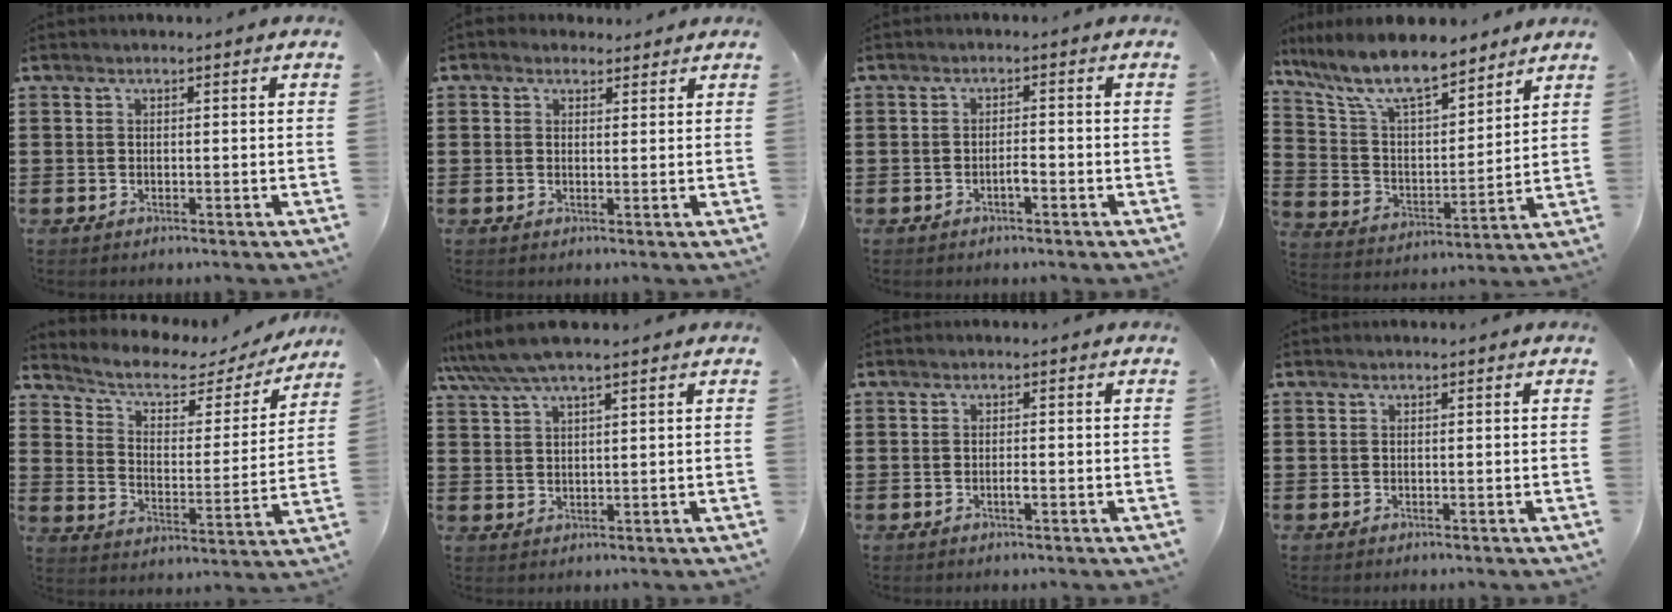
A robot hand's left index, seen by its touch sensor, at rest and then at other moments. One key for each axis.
{"total": 1.7, "fx": 1.2, "fy": 1.1, "fz": 0.3, "tx": -0.002, "ty": 0.005, "tz": 0.021}
{"total": 1.8, "fx": -0.9, "fy": 0.3, "fz": 1.5, "tx": -0.028, "ty": 0.002, "tz": -0.017}
{"total": 11.1, "fx": 9.3, "fy": 2.5, "fz": 5.5, "tx": -0.144, "ty": -0.044, "tz": 0.164}
{"total": 5.2, "fx": 3.7, "fy": 2.5, "fz": 2.7, "tx": -0.072, "ty": -0.017, "tz": 0.057}
{"total": 5.0, "fx": 3.9, "fy": 0.5, "fz": 3.1, "tx": -0.068, "ty": -0.004, "tz": 0.072}
{"total": 1.2, "fx": -0.3, "fy": 0.2, "fz": 1.1, "tx": -0.022, "ty": -0.002, "tz": -0.006}
{"total": 0.0}